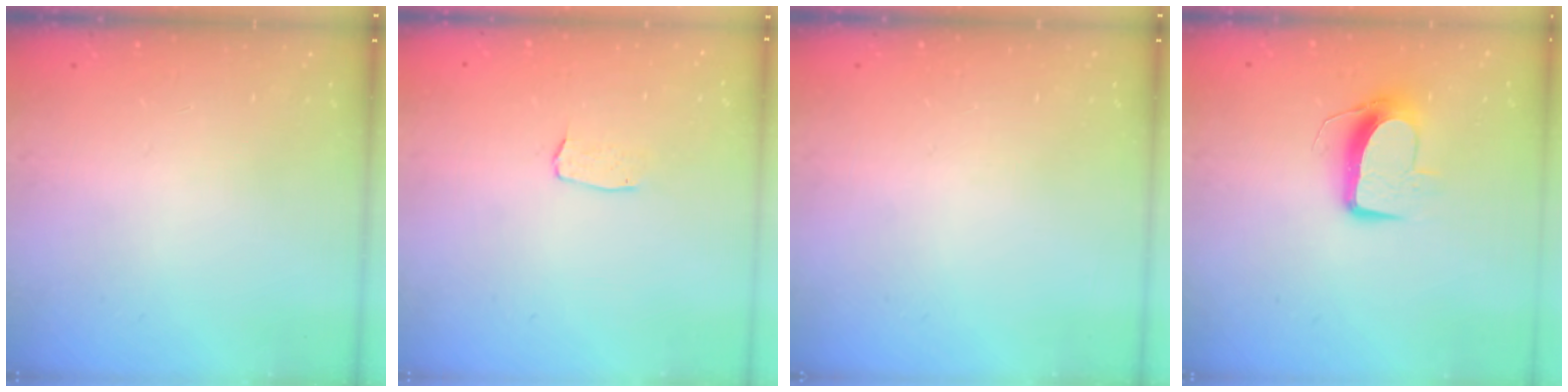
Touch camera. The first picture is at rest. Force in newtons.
{"total": 3.1, "press": 3.1, "slide": 0.2}
{"total": 0.0}
{"total": 10.2, "press": 10.1, "slide": 0.5}